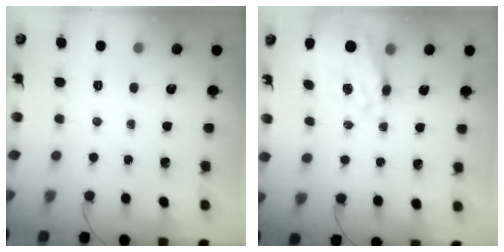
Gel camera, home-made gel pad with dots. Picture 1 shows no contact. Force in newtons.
{"total": 12.2, "press": 11.5, "slide": 4.2}